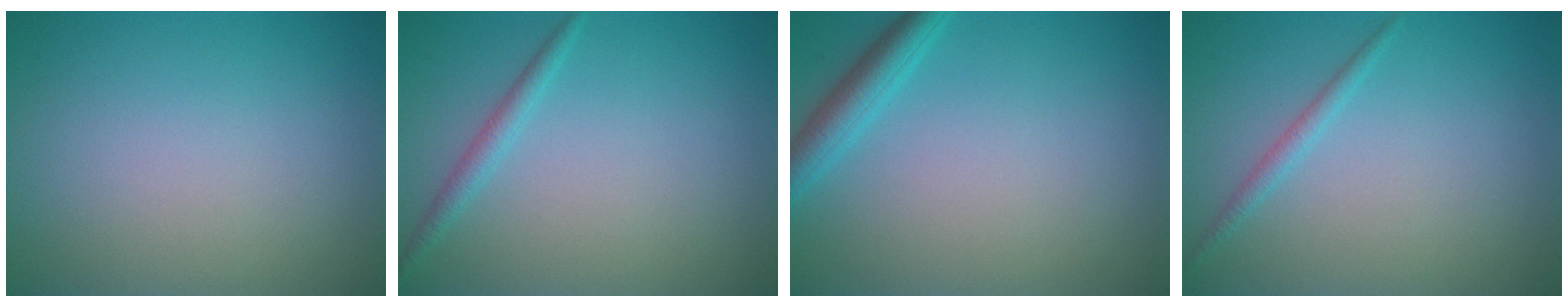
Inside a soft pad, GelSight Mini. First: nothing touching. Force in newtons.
{"total": 1.4, "press": 1.4, "slide": 0.1}
{"total": 2.8, "press": 2.8, "slide": 0.1}
{"total": 1.2, "press": 1.2, "slide": 0.0}